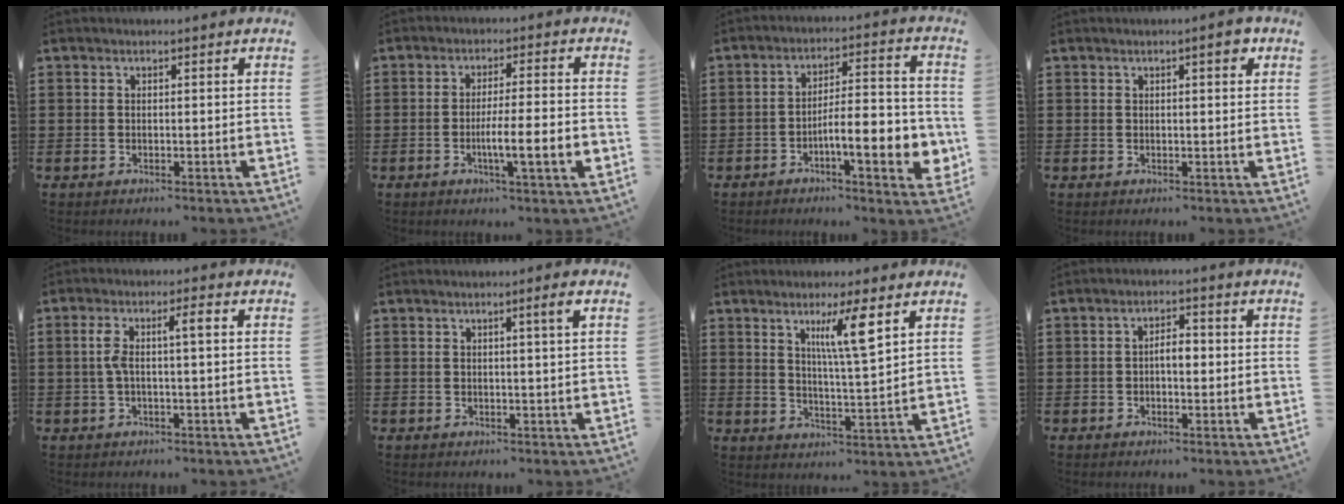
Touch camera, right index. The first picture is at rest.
{"total": 7.6, "force": [-2.2, 0.9, 7.2], "torque": [-0.124, -0.008, -0.037]}
{"total": 8.8, "force": [-3.2, 2.3, 7.9], "torque": [-0.113, -0.006, -0.056]}
{"total": 2.5, "force": [1.2, 0.5, 2.1], "torque": [-0.027, 0.000, 0.015]}
{"total": 4.4, "force": [0.3, 0.6, 4.3], "torque": [-0.089, 0.003, -0.002]}
{"total": 2.2, "force": [0.8, -0.3, 2.0], "torque": [-0.036, -0.002, 0.012]}
{"total": 7.1, "force": [3.6, 0.7, 6.1], "torque": [-0.113, -0.002, 0.054]}
{"total": 3.0, "force": [-0.3, 1.4, 2.7], "torque": [-0.051, 0.007, -0.007]}